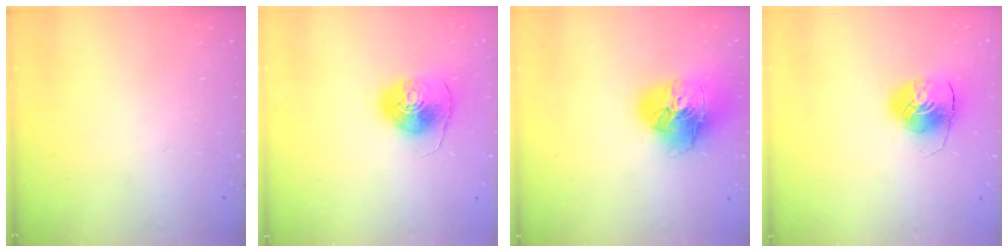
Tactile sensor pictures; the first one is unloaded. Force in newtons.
{"total": 8.4, "press": 8.3, "slide": 1.5}
{"total": 20.5, "press": 20.4, "slide": 2.4}
{"total": 8.6, "press": 8.6, "slide": 0.6}